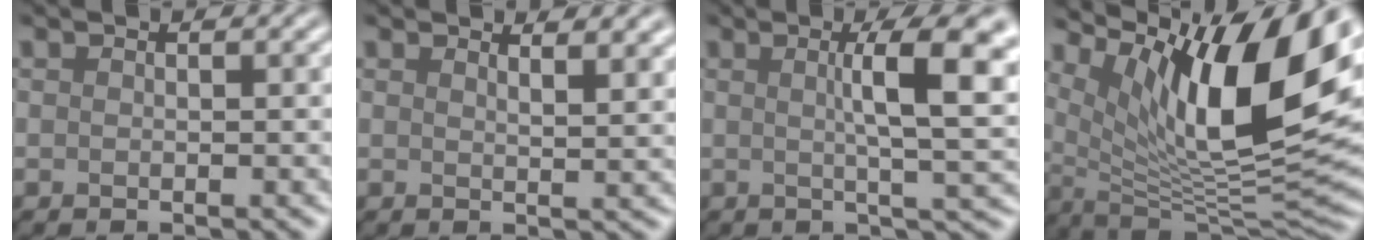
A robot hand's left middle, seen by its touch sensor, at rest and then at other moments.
{"total": 3.8, "force": [2.8, 1.4, 2.2], "torque": [-0.015, 0.017, 0.024]}
{"total": 8.5, "force": [1.7, 1.9, 8.1], "torque": [-0.101, 0.013, 0.023]}
{"total": 13.9, "force": [6.5, 4.1, 11.7], "torque": [-0.196, 0.005, 0.119]}